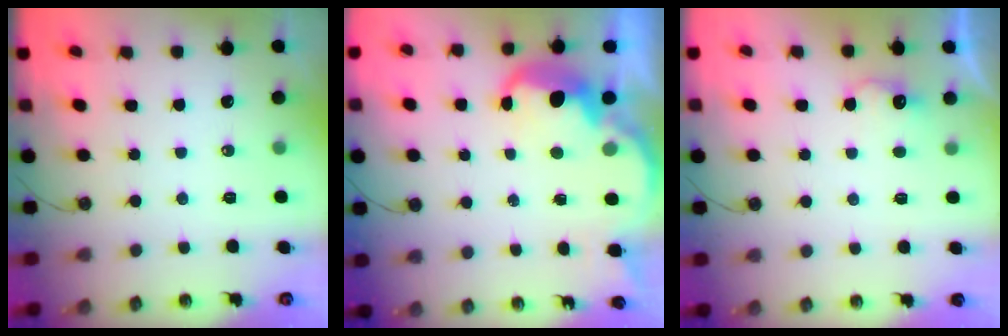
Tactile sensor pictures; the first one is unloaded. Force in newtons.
{"total": 4.8, "press": 4.7, "slide": 0.7}
{"total": 8.2, "press": 8.1, "slide": 1.0}